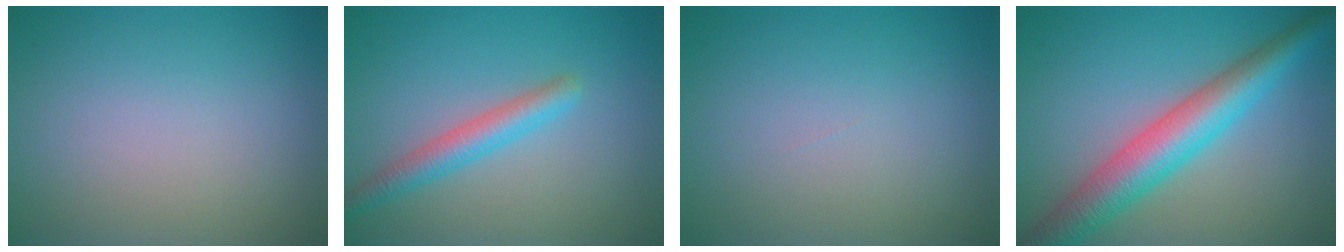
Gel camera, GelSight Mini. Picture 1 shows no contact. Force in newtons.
{"total": 3.0, "press": 3.0, "slide": 0.0}
{"total": 0.0}
{"total": 7.0, "press": 7.0, "slide": 0.0}